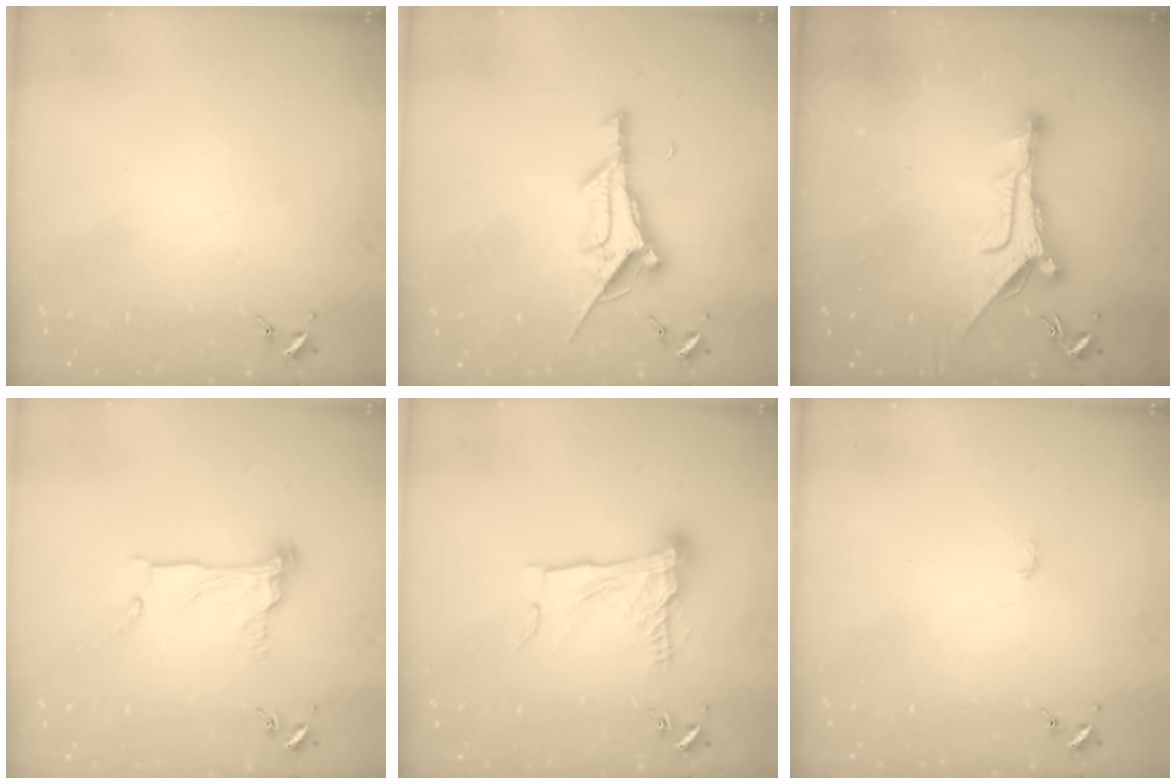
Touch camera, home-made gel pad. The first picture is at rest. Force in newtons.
{"total": 11.6, "press": 11.6, "slide": 1.2}
{"total": 10.7, "press": 10.6, "slide": 0.8}
{"total": 10.2, "press": 10.2, "slide": 0.7}
{"total": 14.3, "press": 14.3, "slide": 1.1}
{"total": 3.0, "press": 3.0, "slide": 0.3}